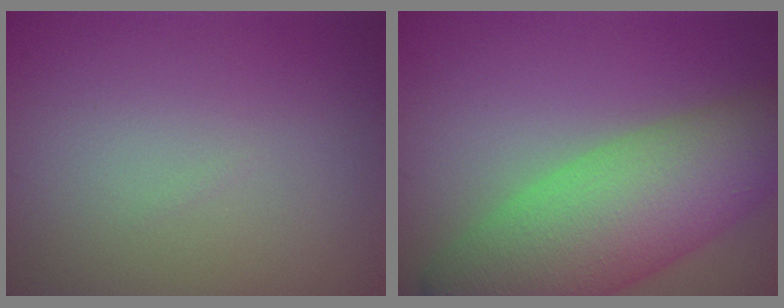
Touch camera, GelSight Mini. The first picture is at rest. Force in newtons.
{"total": 10.9, "press": 10.8, "slide": 0.3}